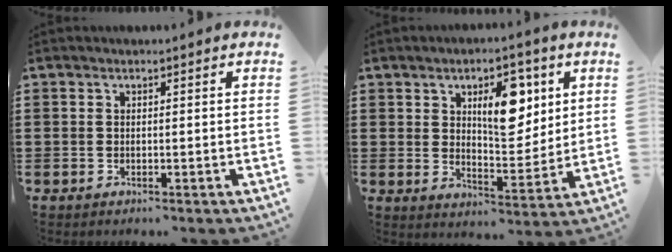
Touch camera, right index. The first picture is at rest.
{"total": 9.3, "force": [3.7, 4.8, 7.1], "torque": [-0.106, -0.001, 0.056]}